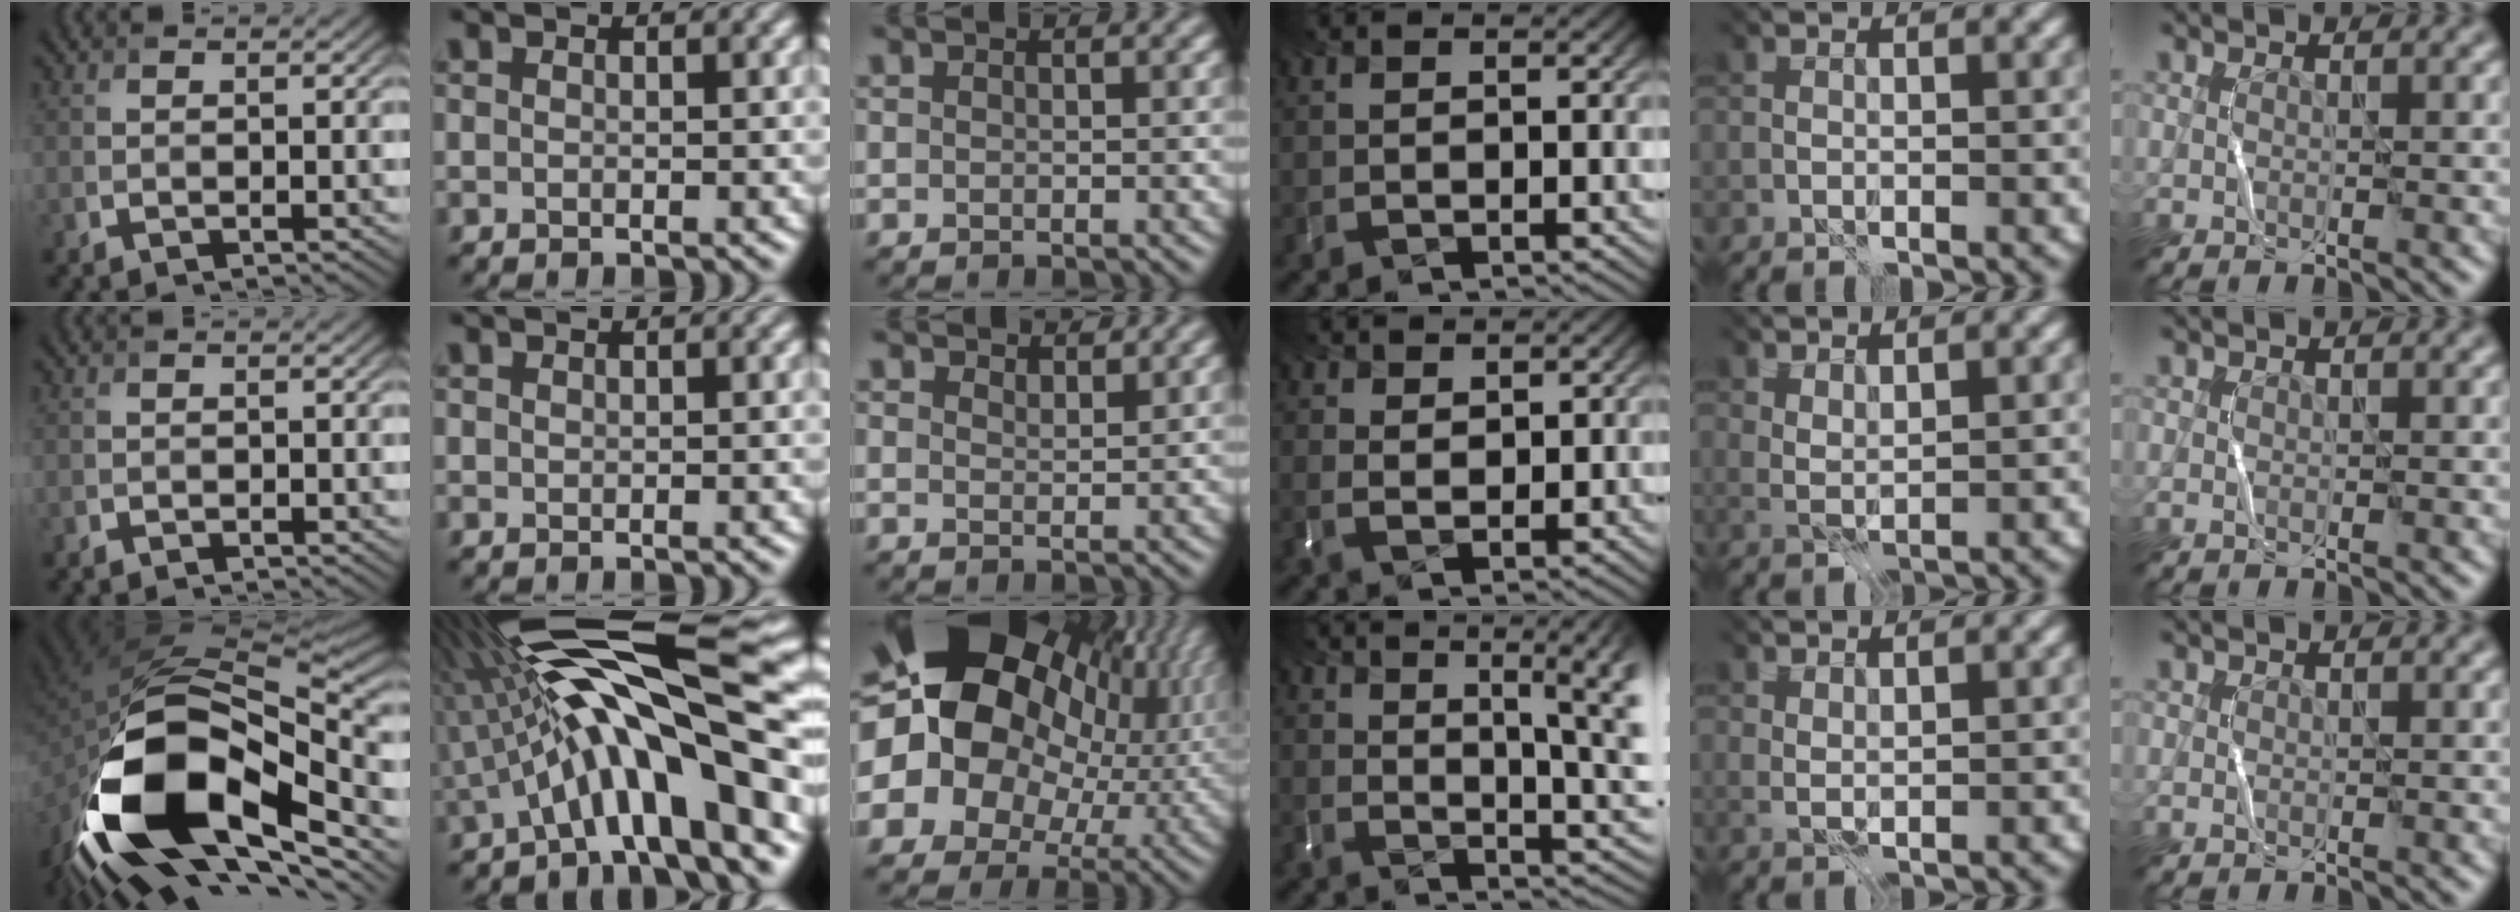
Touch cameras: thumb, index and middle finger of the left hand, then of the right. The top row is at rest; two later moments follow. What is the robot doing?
{"motion": "wrap", "object": "wrapping paper"}